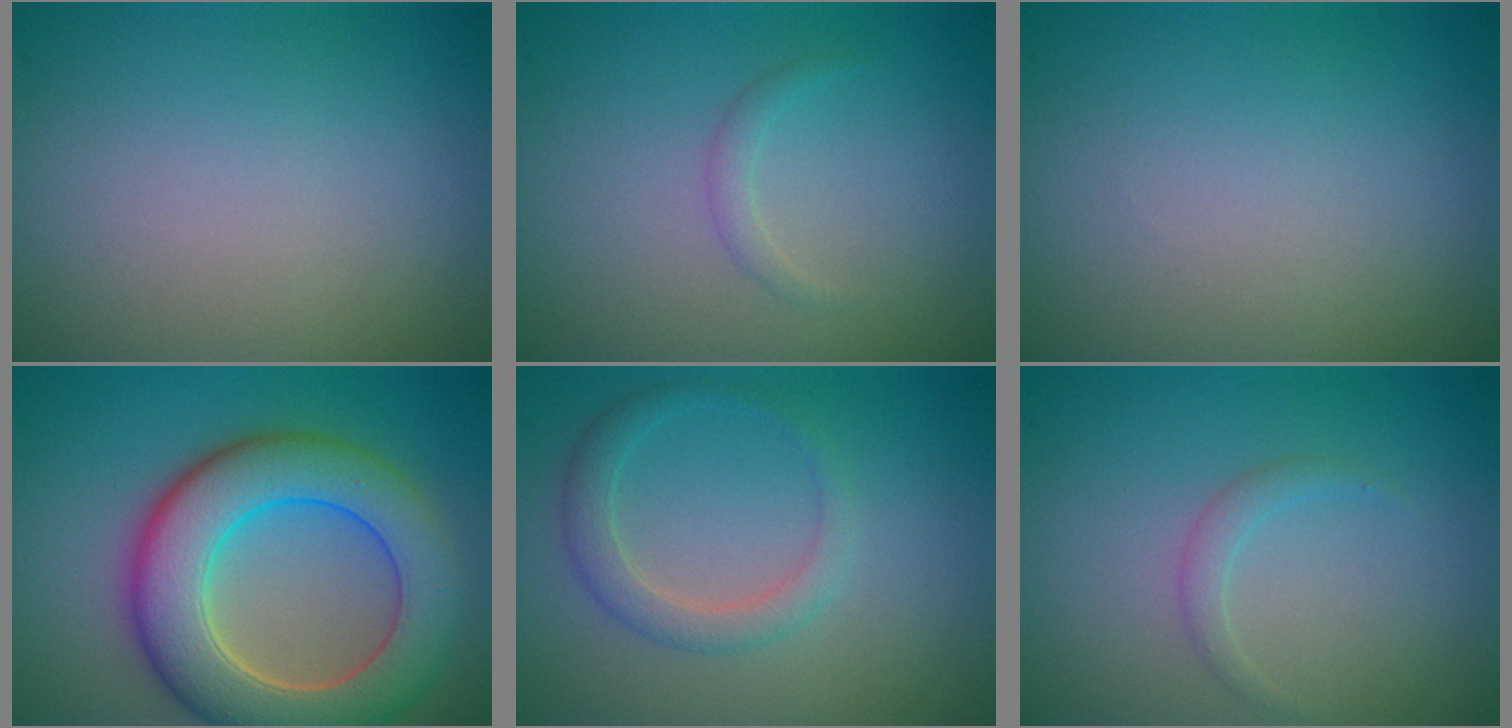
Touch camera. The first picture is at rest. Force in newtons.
{"total": 0.8, "press": 0.8, "slide": 0.0}
{"total": 0.0}
{"total": 9.3, "press": 9.3, "slide": 0.8}
{"total": 2.2, "press": 2.2, "slide": 0.2}
{"total": 1.1, "press": 1.1, "slide": 0.1}